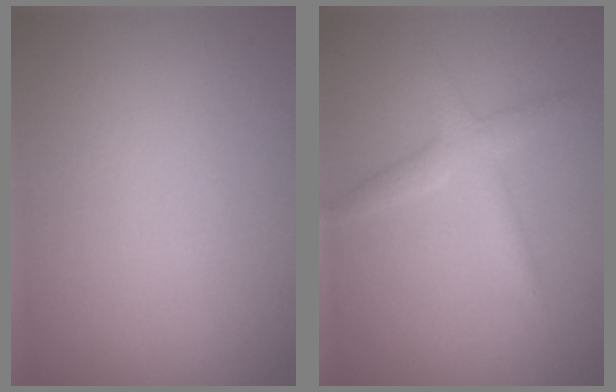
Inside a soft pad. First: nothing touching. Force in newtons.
{"total": 2.2, "press": 2.2, "slide": 0.1}